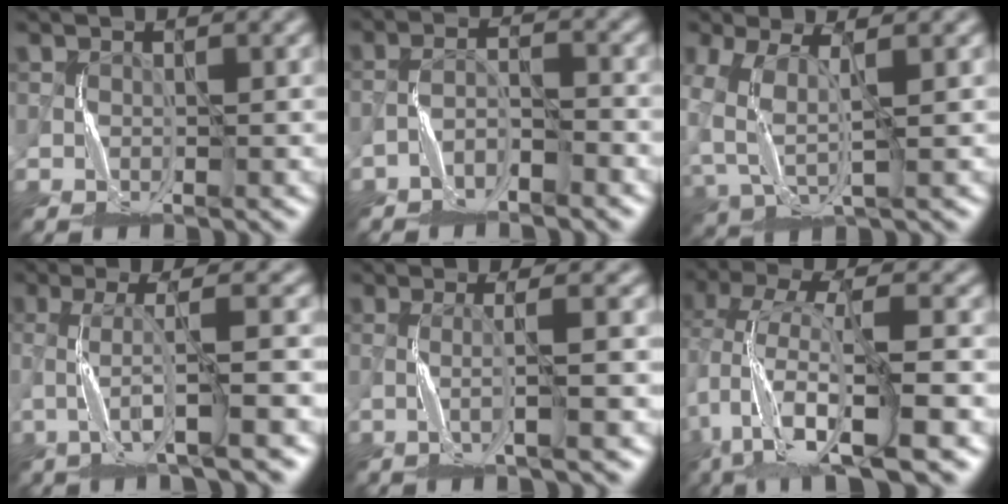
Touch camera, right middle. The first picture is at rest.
{"total": 2.4, "force": [-2.2, 0.4, 1.0], "torque": [-0.020, 0.013, -0.044]}
{"total": 4.7, "force": [-0.2, 2.7, 3.9], "torque": [-0.106, -0.005, 0.001]}
{"total": 4.9, "force": [-1.6, 0.7, 4.6], "torque": [-0.083, 0.010, -0.035]}
{"total": 2.9, "force": [-0.6, 0.4, 2.8], "torque": [-0.041, 0.006, -0.017]}
{"total": 10.2, "force": [-5.2, 3.1, 8.2], "torque": [-0.146, 0.007, -0.095]}